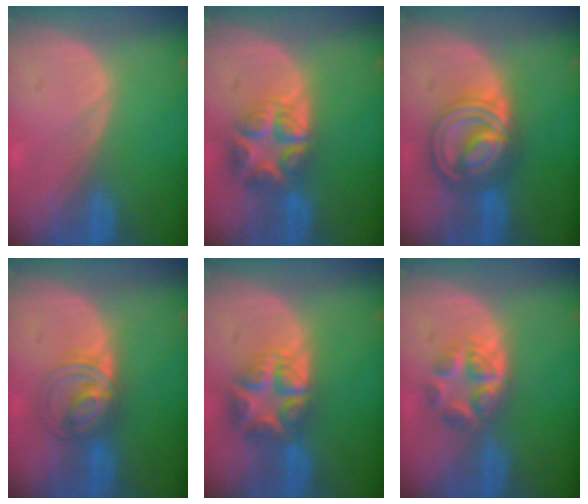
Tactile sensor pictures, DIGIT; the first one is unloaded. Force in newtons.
{"total": 7.9, "press": 6.9, "slide": 3.9}
{"total": 8.8, "press": 8.8, "slide": 0.7}
{"total": 5.7, "press": 5.6, "slide": 0.4}
{"total": 7.9, "press": 6.9, "slide": 3.9}
{"total": 5.2, "press": 5.0, "slide": 1.4}